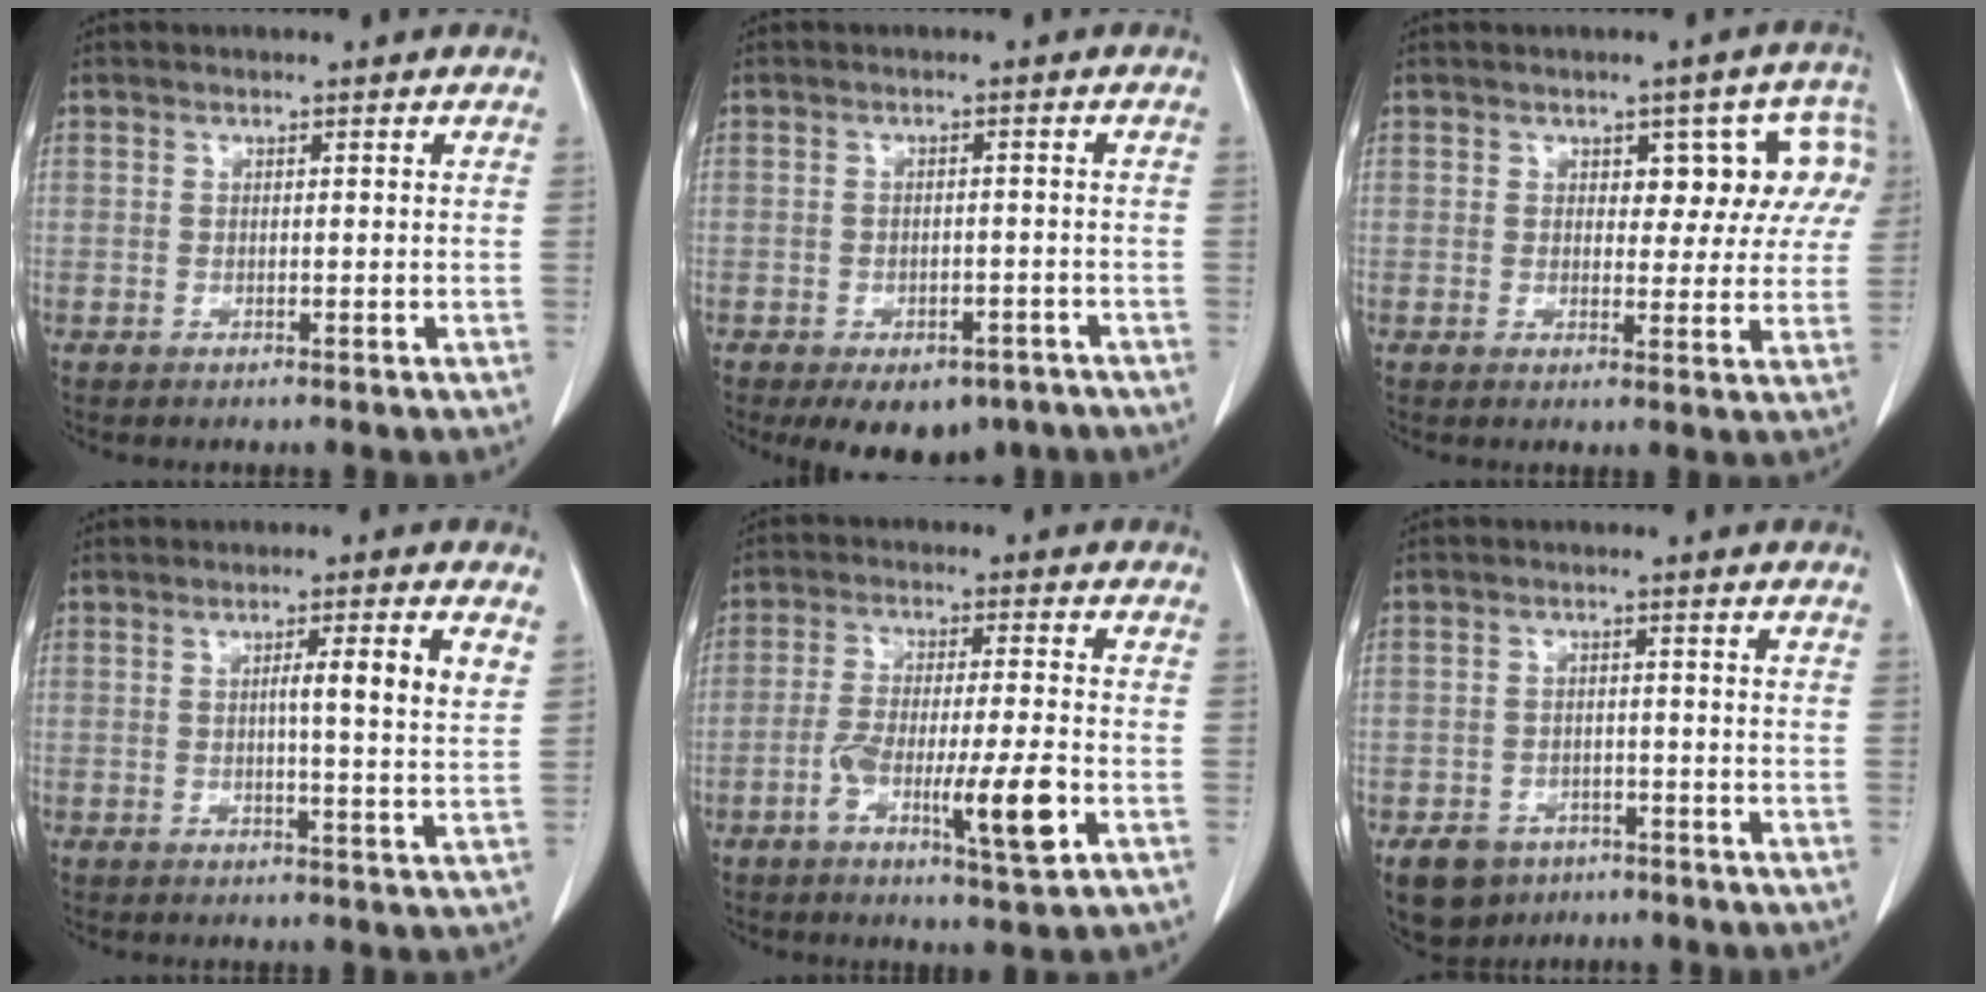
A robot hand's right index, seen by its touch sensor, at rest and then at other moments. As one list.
[{"total": 9.8, "force": [-6.8, 5.3, 4.5], "torque": [-0.057, 0.005, -0.087]}, {"total": 7.1, "force": [2.3, 4.0, 5.4], "torque": [-0.034, 0.026, 0.024]}, {"total": 6.3, "force": [2.1, -0.2, 5.9], "torque": [-0.083, 0.000, 0.025]}, {"total": 10.8, "force": [-3.8, 1.1, 10.0], "torque": [-0.173, -0.006, -0.064]}, {"total": 5.6, "force": [-3.8, 3.9, 1.3], "torque": [-0.029, 0.002, -0.053]}]